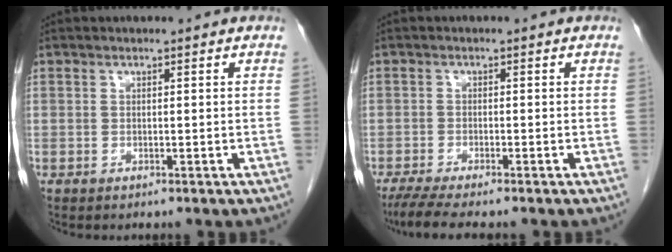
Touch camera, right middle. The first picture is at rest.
{"total": 5.2, "force": [-4.2, 0.0, 3.0], "torque": [-0.052, -0.015, -0.072]}